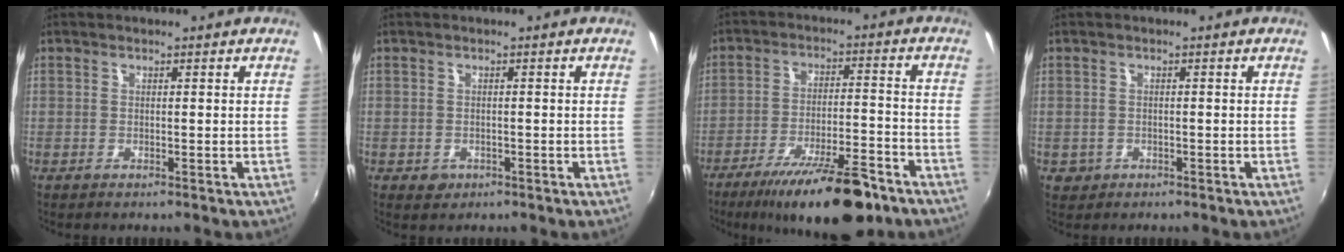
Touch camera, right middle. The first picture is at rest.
{"total": 2.0, "force": [-0.8, 1.7, 0.6], "torque": [-0.013, -0.004, -0.009]}
{"total": 17.1, "force": [-12.4, 4.4, 11.0], "torque": [-0.193, -0.018, -0.188]}
{"total": 2.2, "force": [-0.7, 2.0, 0.6], "torque": [-0.017, -0.005, -0.008]}